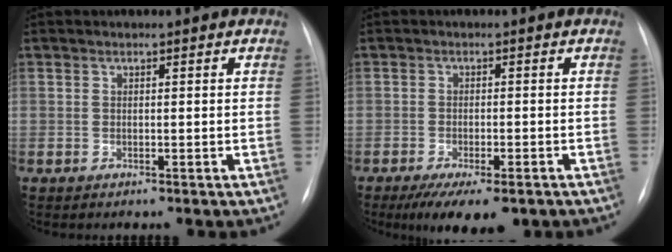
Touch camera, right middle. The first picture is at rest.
{"total": 8.7, "force": [-6.1, 2.6, 5.7], "torque": [-0.079, -0.014, -0.088]}